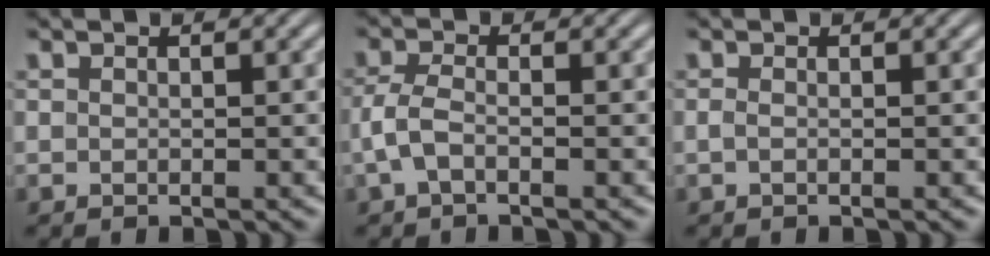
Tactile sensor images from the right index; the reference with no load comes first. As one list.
[{"total": 2.7, "force": [-1.1, 1.3, 2.1], "torque": [-0.059, -0.014, -0.013]}, {"total": 0.6, "force": [-0.4, -0.3, 0.4], "torque": [-0.011, -0.007, -0.002]}]